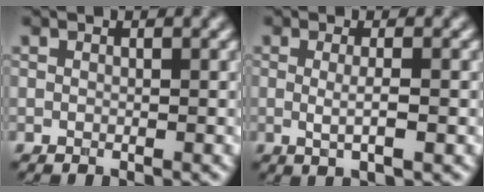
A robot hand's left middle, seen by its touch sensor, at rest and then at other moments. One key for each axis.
{"total": 2.5, "fx": -0.1, "fy": 0.6, "fz": 2.5, "tx": -0.044, "ty": -0.008, "tz": -0.003}